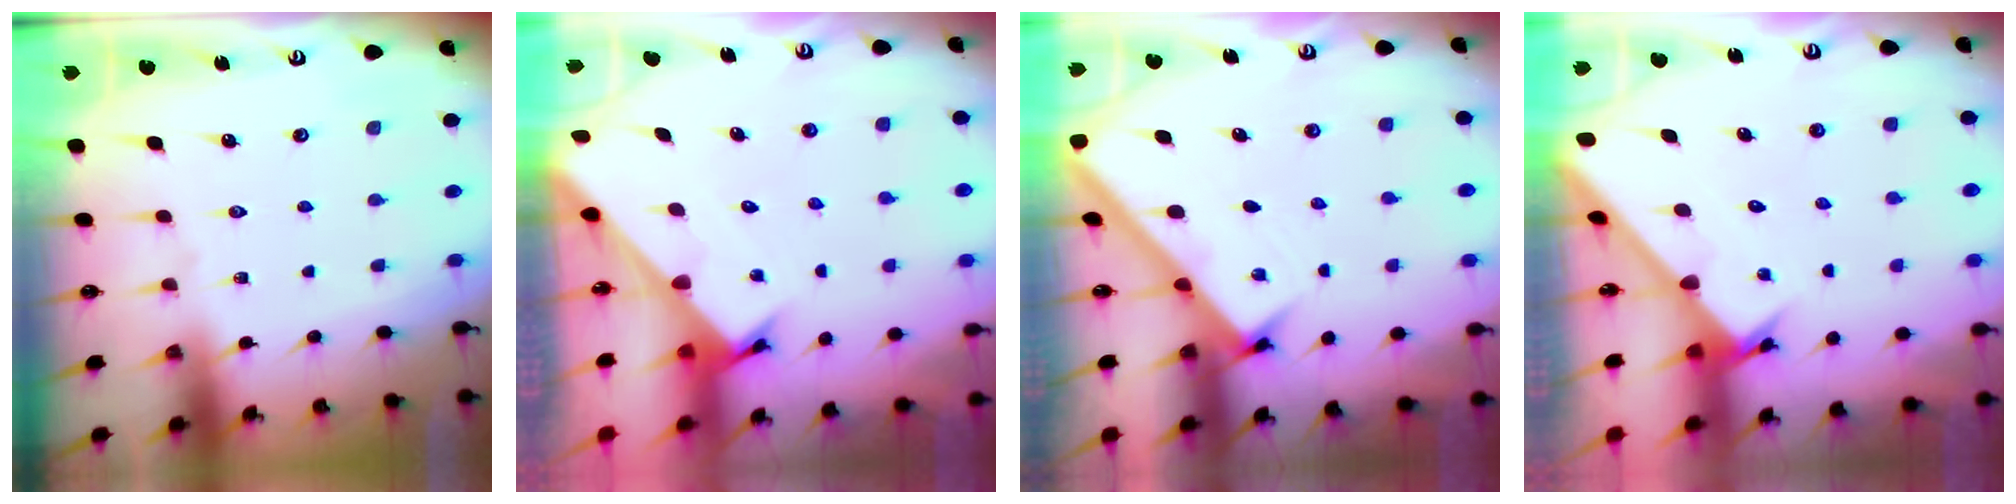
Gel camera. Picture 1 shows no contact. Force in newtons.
{"total": 2.4, "press": 2.4, "slide": 0.2}
{"total": 2.6, "press": 2.6, "slide": 0.3}
{"total": 2.7, "press": 2.7, "slide": 0.3}